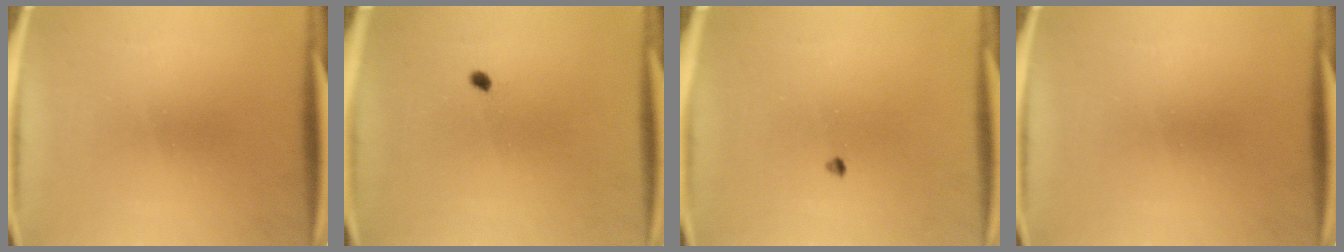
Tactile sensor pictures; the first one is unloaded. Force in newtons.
{"total": 0.8}
{"total": 0.7}
{"total": 0.0}